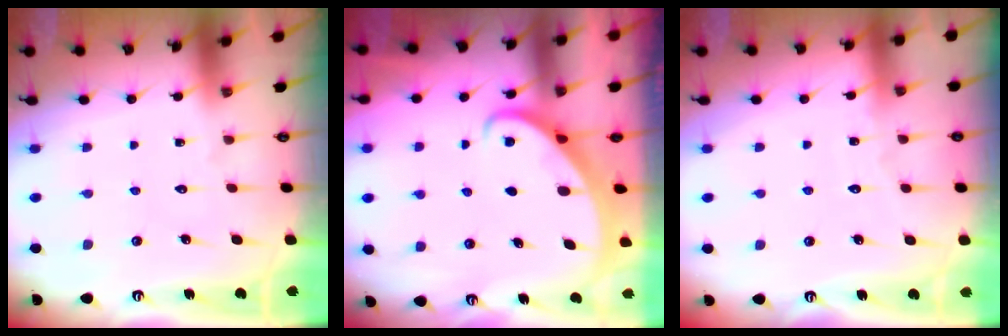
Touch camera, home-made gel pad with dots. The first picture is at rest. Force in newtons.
{"total": 2.2, "press": 2.2, "slide": 0.3}
{"total": 2.1, "press": 2.1, "slide": 0.3}